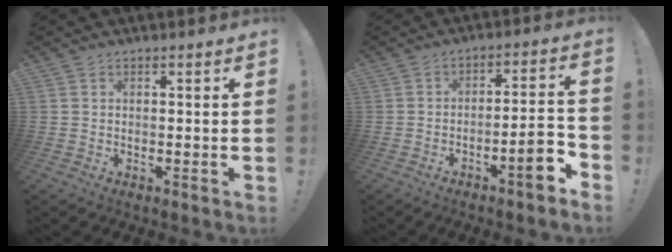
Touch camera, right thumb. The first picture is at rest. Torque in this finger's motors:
{"motor_torque": [-0.01, 1.89, 2.20, -0.56, 0.90]}